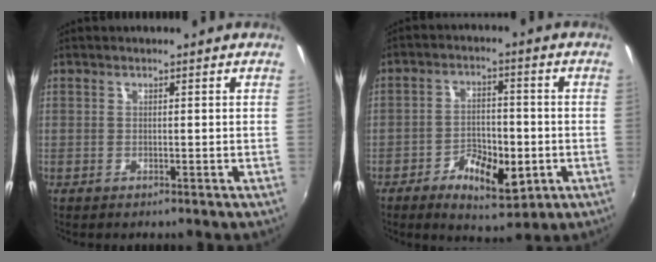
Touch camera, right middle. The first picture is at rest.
{"total": 9.2, "force": [-3.8, 4.2, 7.2], "torque": [-0.137, -0.002, -0.054]}